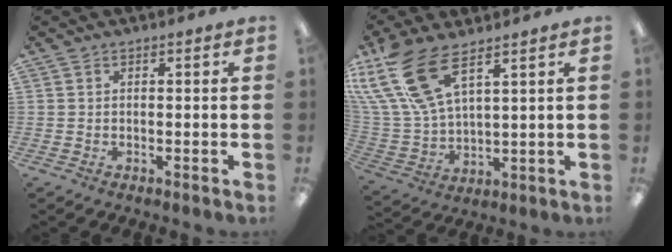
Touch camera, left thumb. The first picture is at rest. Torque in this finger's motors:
{"motor_torque": [2.53, 2.41, 1.68, -1.09, 0.42]}